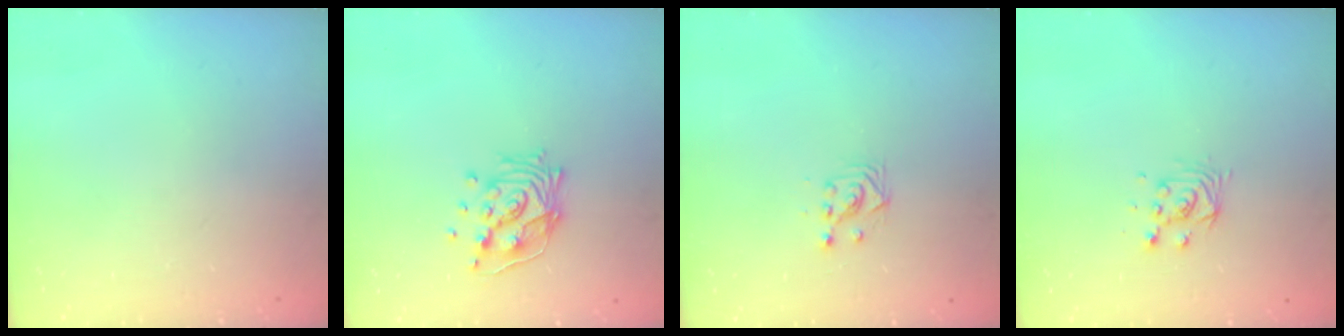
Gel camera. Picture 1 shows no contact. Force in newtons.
{"total": 13.4, "press": 13.4, "slide": 1.6}
{"total": 2.9, "press": 2.9, "slide": 0.2}
{"total": 4.2, "press": 4.2, "slide": 0.3}